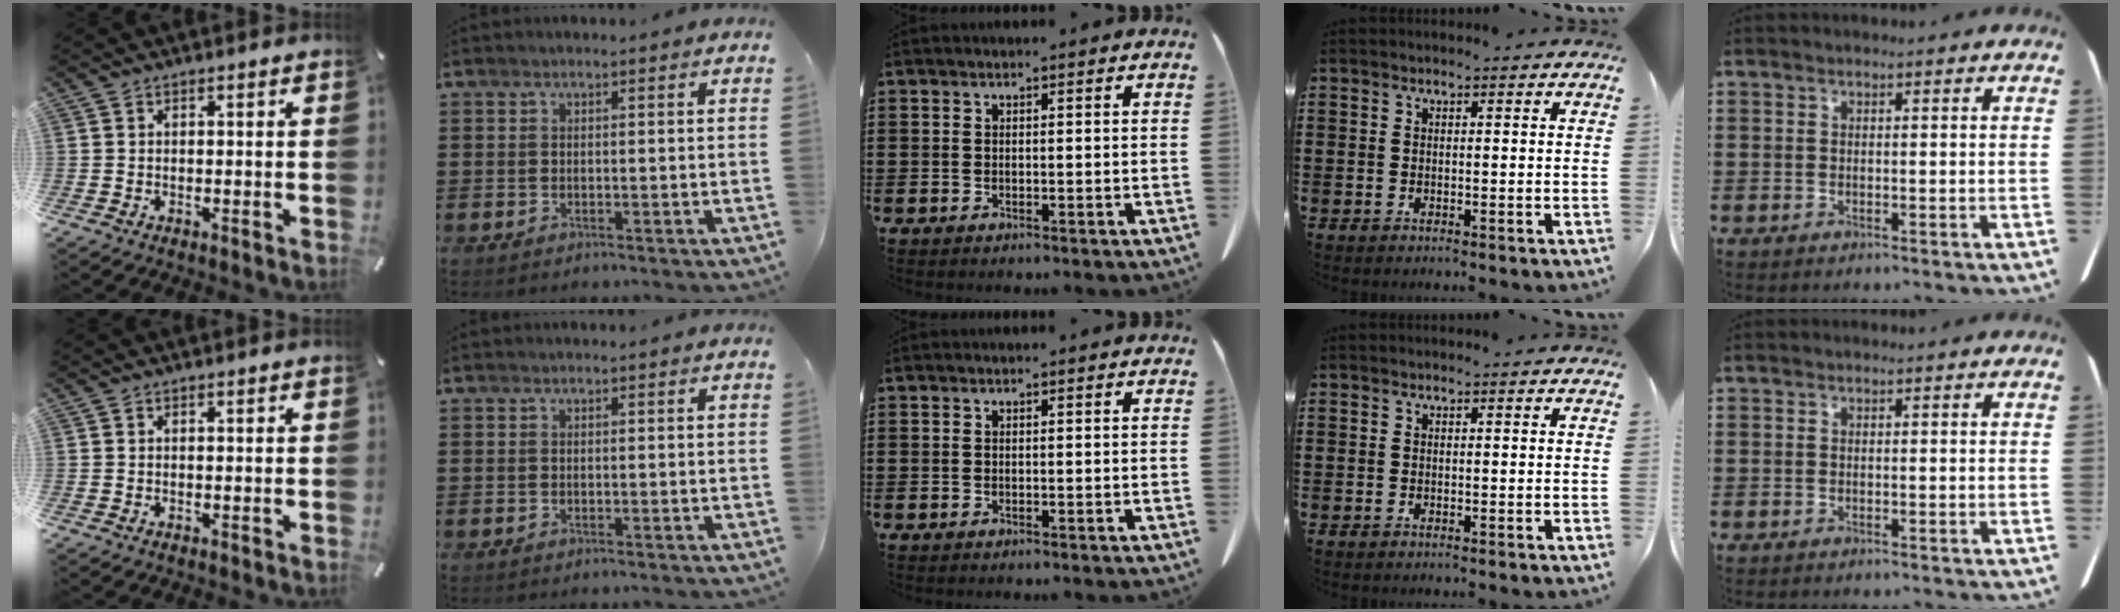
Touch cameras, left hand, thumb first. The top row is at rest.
{}